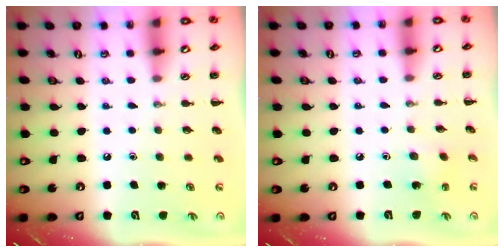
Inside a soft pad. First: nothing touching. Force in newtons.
{"total": 1.8, "press": 1.7, "slide": 0.7}